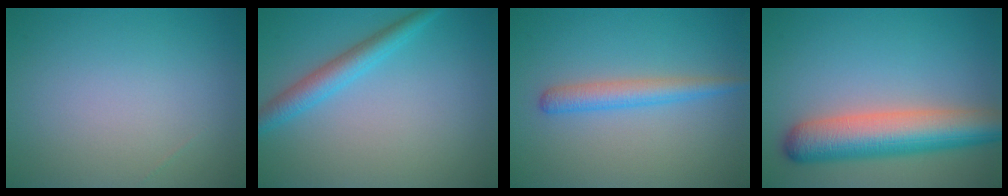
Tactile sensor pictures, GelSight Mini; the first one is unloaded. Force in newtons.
{"total": 3.1, "press": 3.1, "slide": 0.0}
{"total": 2.6, "press": 2.6, "slide": 0.1}
{"total": 7.7, "press": 7.7, "slide": 0.3}